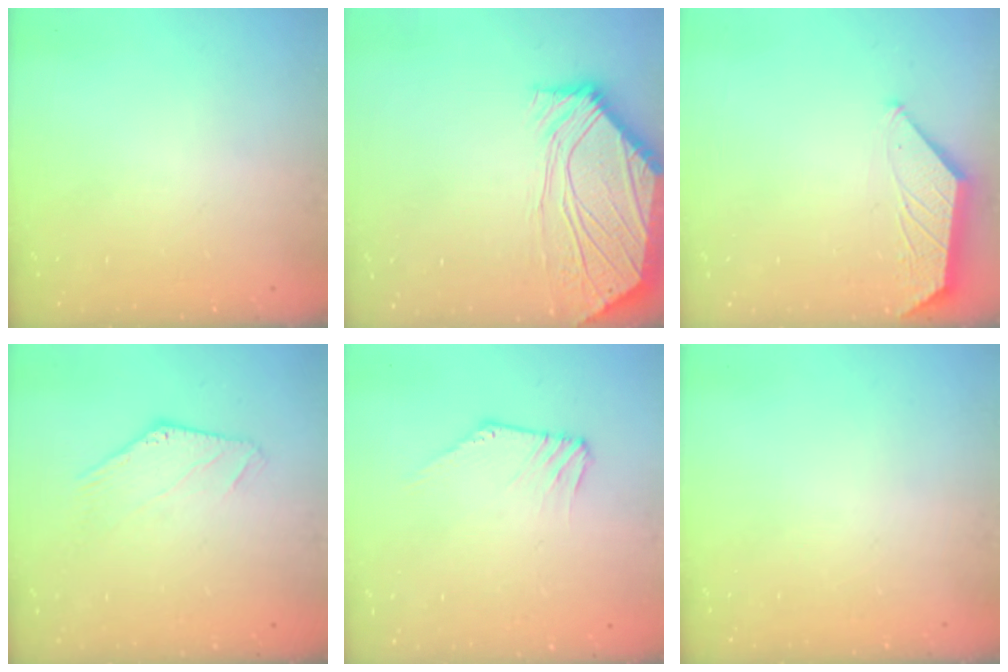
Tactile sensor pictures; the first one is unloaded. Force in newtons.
{"total": 10.5, "press": 10.4, "slide": 1.4}
{"total": 1.5, "press": 1.4, "slide": 0.4}
{"total": 0.0}
{"total": 3.1, "press": 3.1, "slide": 0.1}
{"total": 0.0}